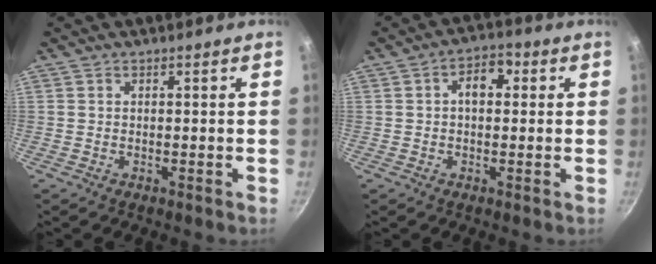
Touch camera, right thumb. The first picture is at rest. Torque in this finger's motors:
{"motor_torque": [-0.04, 0.07, 0.26, 0.58, 0.01]}